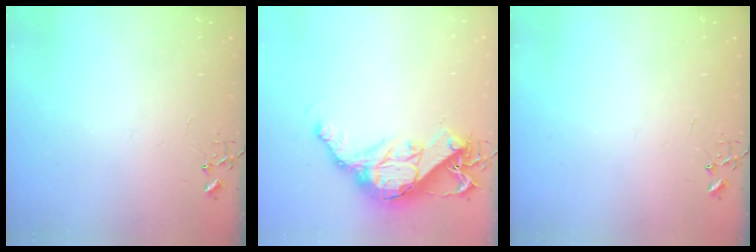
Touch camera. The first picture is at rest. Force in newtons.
{"total": 15.3, "press": 15.3, "slide": 1.0}
{"total": 0.0}